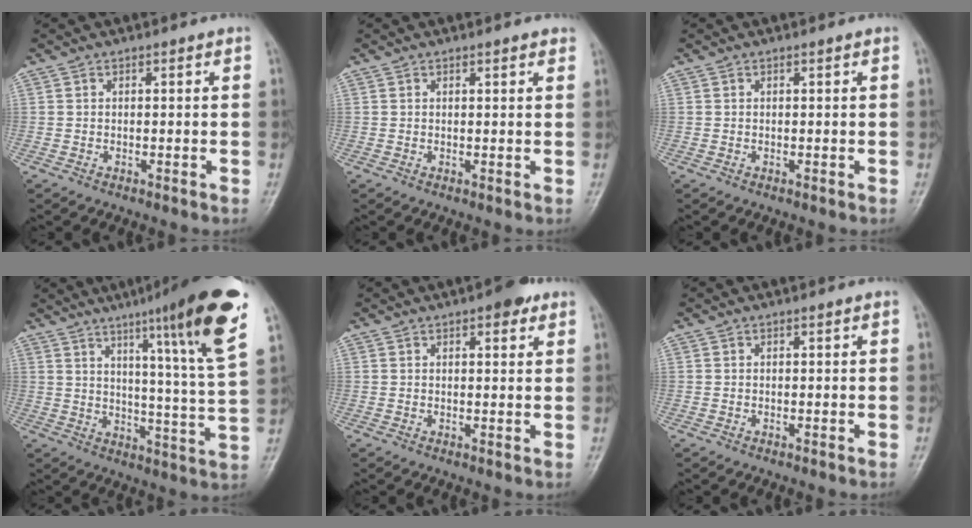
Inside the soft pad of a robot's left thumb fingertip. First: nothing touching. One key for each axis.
{"total": 1.6, "fx": 1.2, "fy": 0.4, "fz": 1.0, "tx": -0.009, "ty": -0.002, "tz": 0.013}
{"total": 0.0}
{"total": 20.4, "fx": 11.2, "fy": 0.9, "fz": 17.1, "tx": -0.227, "ty": -0.049, "tz": 0.152}
{"total": 4.4, "fx": 2.5, "fy": 1.7, "fz": 3.2, "tx": -0.030, "ty": -0.006, "tz": 0.029}
{"total": 0.0}